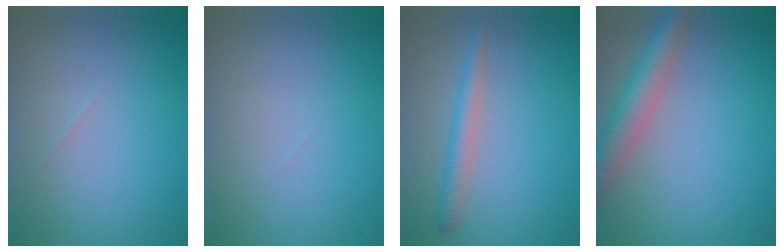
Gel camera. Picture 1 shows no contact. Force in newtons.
{"total": 0.0}
{"total": 2.2, "press": 2.2, "slide": 0.1}
{"total": 5.1, "press": 5.1, "slide": 0.3}